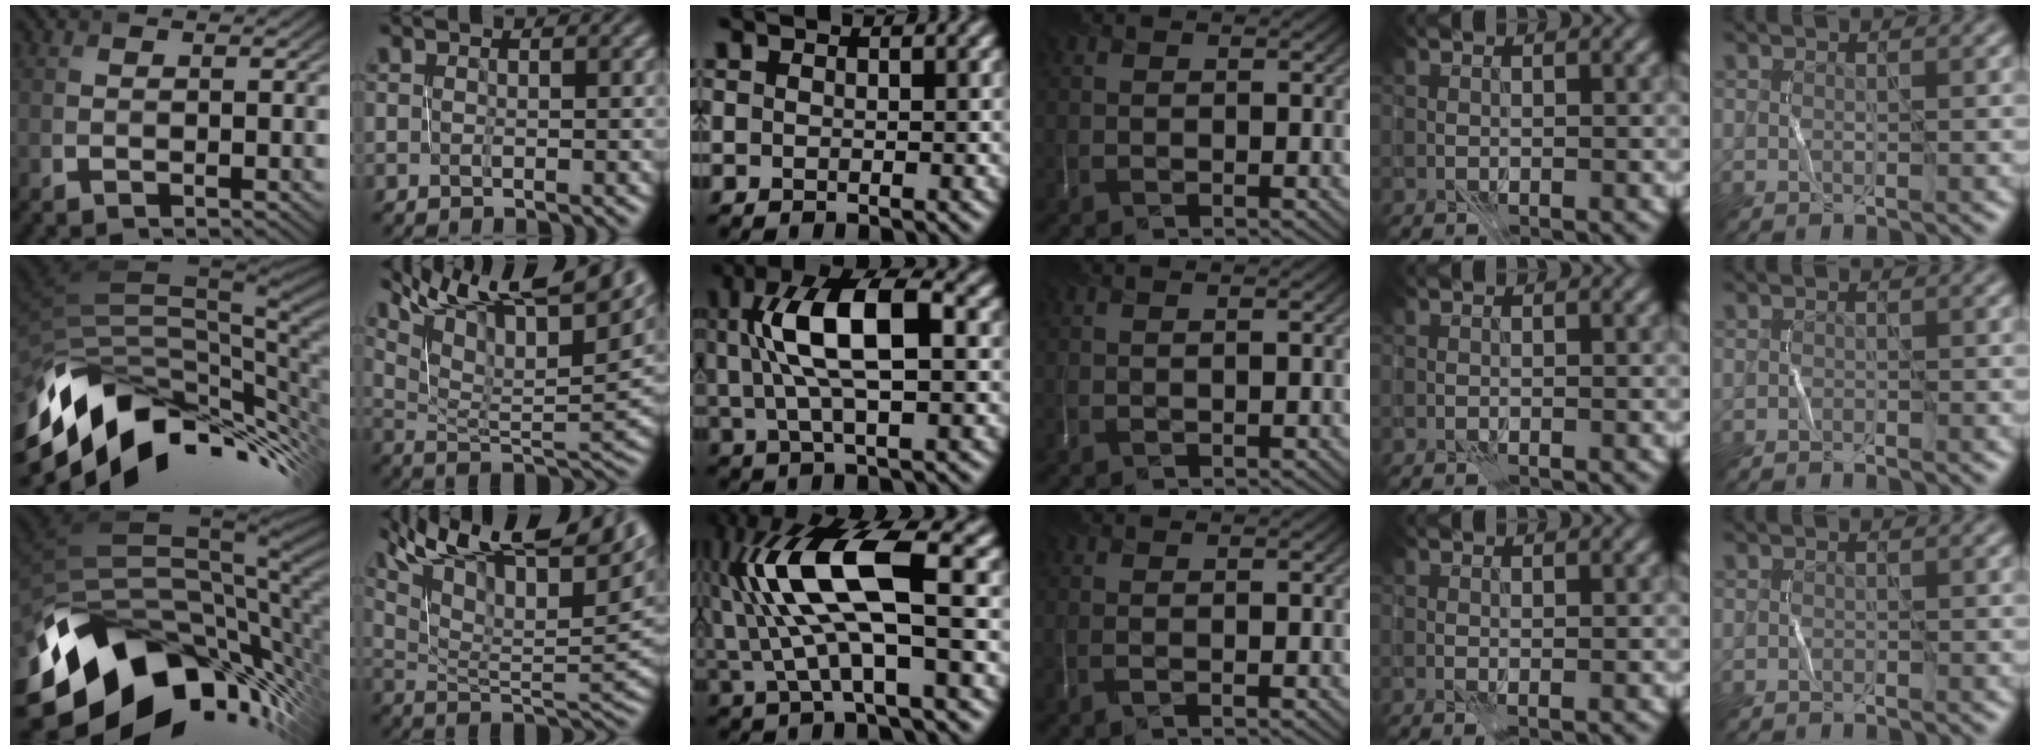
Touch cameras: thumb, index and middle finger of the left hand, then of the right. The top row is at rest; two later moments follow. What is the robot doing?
{"motion": "close", "object": "stapler"}